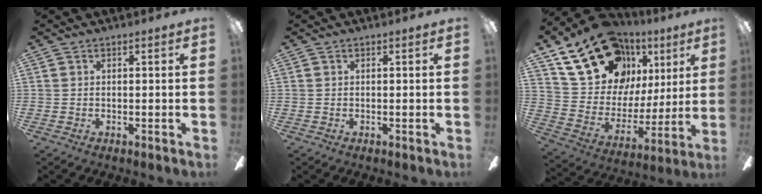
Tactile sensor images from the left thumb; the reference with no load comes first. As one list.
[{"total": 0.0}, {"total": 23.3, "force": [14.1, 15.0, 11.0], "torque": [-0.190, -0.063, 0.275]}]